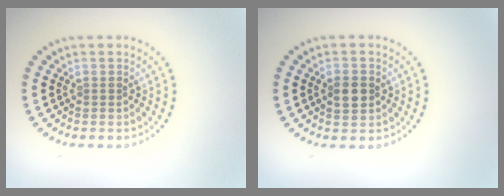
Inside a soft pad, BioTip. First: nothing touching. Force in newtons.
{"total": 2.6, "press": 2.6, "slide": 0.1}